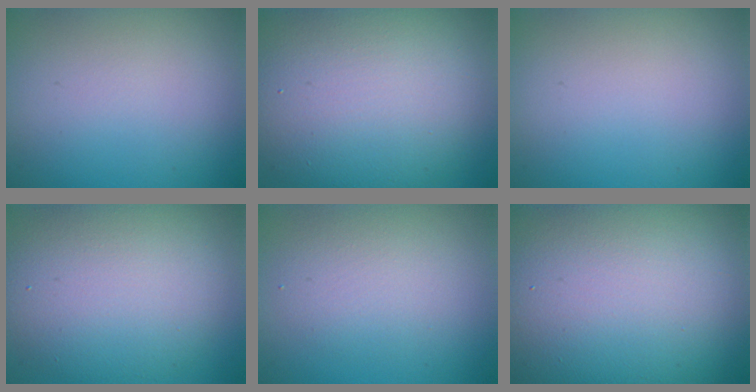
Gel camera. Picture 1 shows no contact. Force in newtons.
{"total": 12.9, "press": 12.9, "slide": 0.6}
{"total": 0.0}
{"total": 9.0, "press": 8.9, "slide": 0.9}
{"total": 2.9, "press": 2.9, "slide": 0.3}
{"total": 22.3, "press": 22.3, "slide": 1.1}